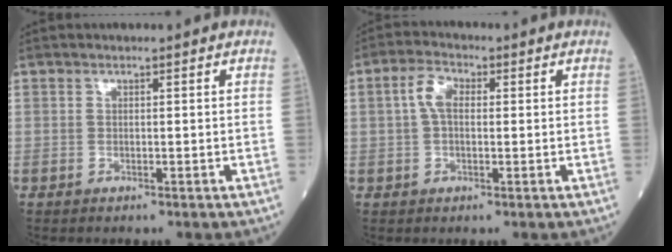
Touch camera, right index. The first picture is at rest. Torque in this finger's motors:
{"motor_torque": [0.79, 0.24, 0.24, 0.07]}